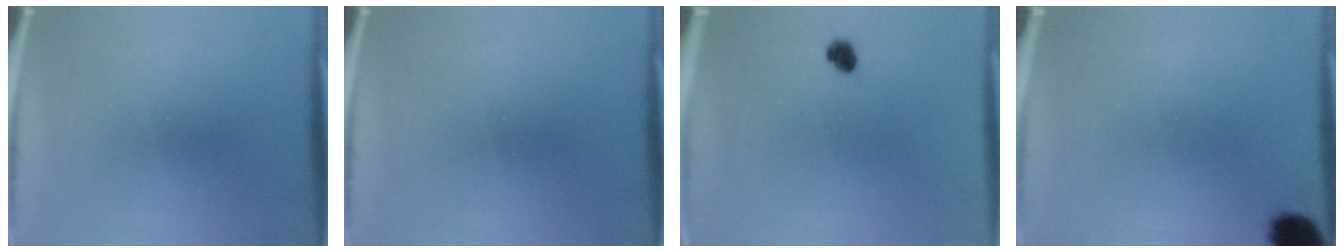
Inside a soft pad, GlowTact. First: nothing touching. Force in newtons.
{"total": 0.0}
{"total": 2.2}
{"total": 6.7}